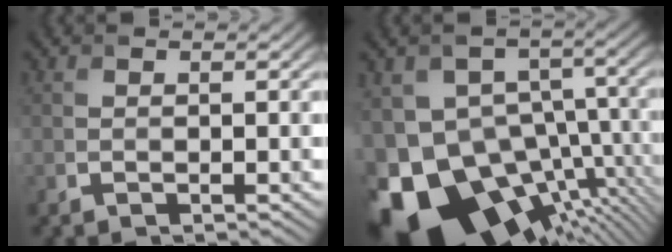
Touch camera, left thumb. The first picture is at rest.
{"total": 17.6, "force": [-8.4, 11.2, 10.7], "torque": [-0.205, -0.014, -0.124]}